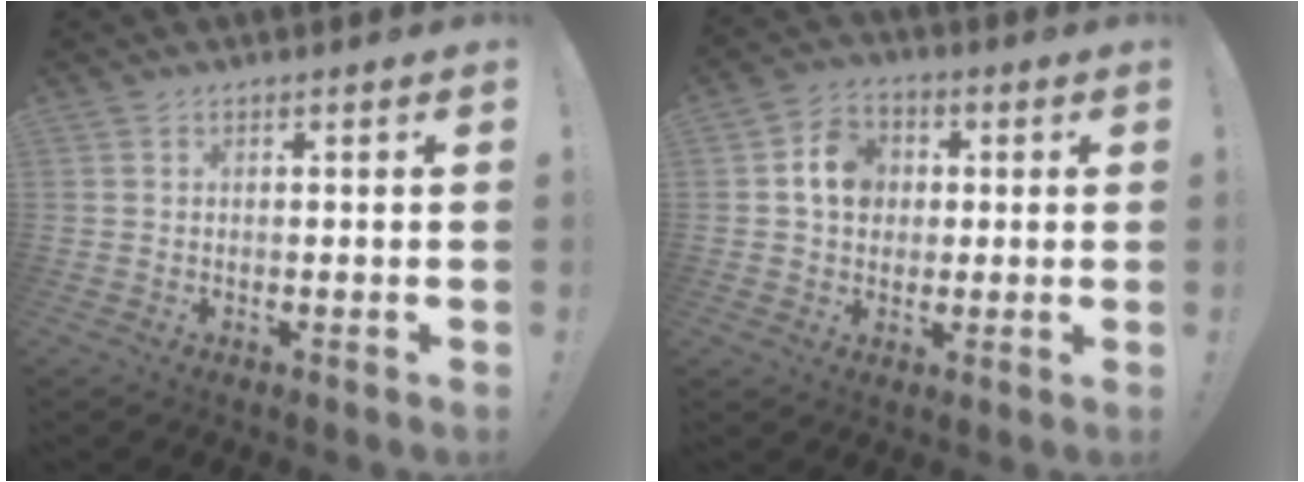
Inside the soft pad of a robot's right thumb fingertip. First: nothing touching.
{"total": 9.7, "force": [1.6, 8.2, 4.9], "torque": [-0.074, 0.011, 0.035]}